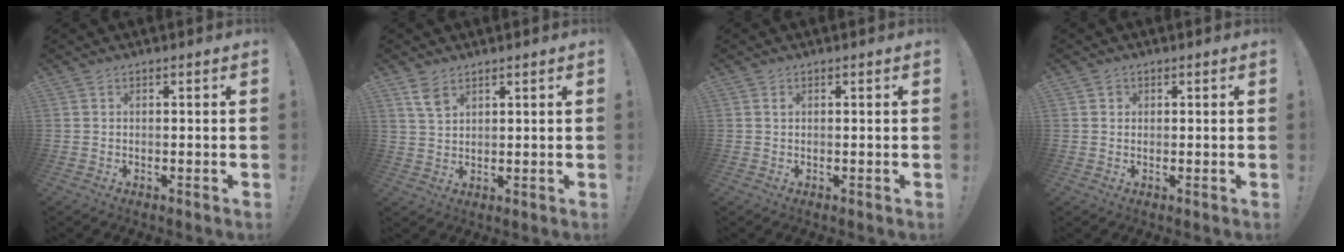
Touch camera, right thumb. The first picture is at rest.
{"total": 4.4, "force": [2.9, 2.1, 2.4], "torque": [-0.041, -0.015, 0.056]}
{"total": 0.5, "force": [0.3, 0.1, 0.4], "torque": [-0.011, 0.003, 0.006]}
{"total": 1.1, "force": [0.3, 1.0, -0.4], "torque": [0.009, -0.001, 0.005]}